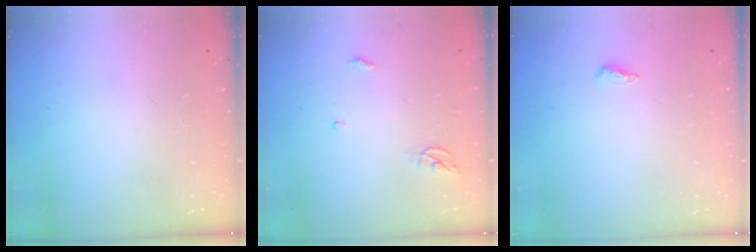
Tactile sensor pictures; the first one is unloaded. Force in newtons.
{"total": 3.5, "press": 3.5, "slide": 0.2}
{"total": 4.6, "press": 4.4, "slide": 1.1}